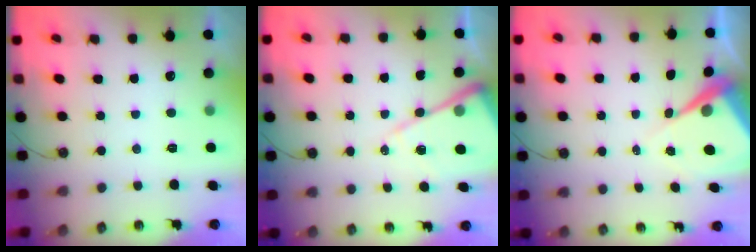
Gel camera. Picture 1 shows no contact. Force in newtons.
{"total": 14.5, "press": 14.4, "slide": 1.4}
{"total": 7.6, "press": 7.6, "slide": 0.6}